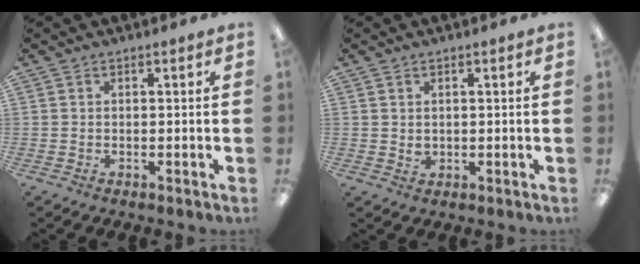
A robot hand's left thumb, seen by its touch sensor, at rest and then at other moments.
{"total": 1.5, "force": [0.7, 1.1, 0.6], "torque": [-0.007, 0.000, 0.012]}